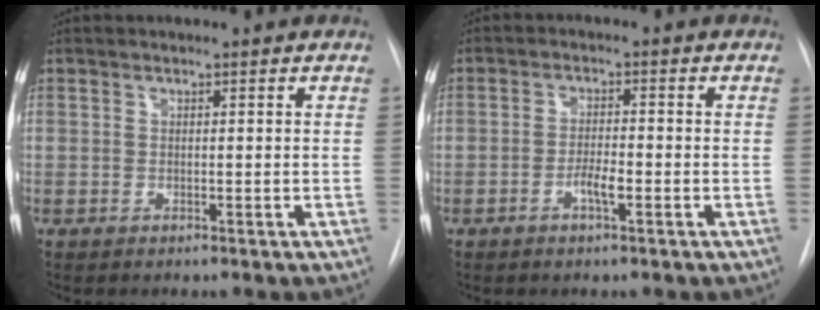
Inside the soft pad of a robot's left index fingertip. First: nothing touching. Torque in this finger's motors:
{"motor_torque": [0.54, 0.22, 0.08, 0.02]}